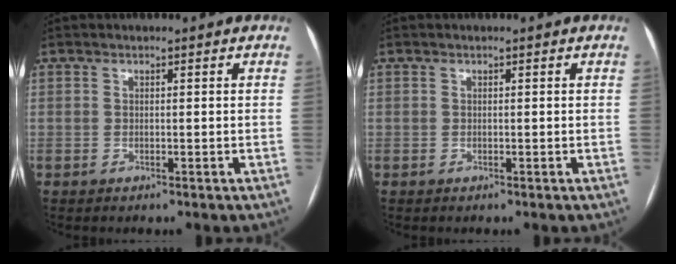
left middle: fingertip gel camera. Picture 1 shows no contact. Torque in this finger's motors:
{"motor_torque": [0.01, -0.11, 0.00, 0.00]}